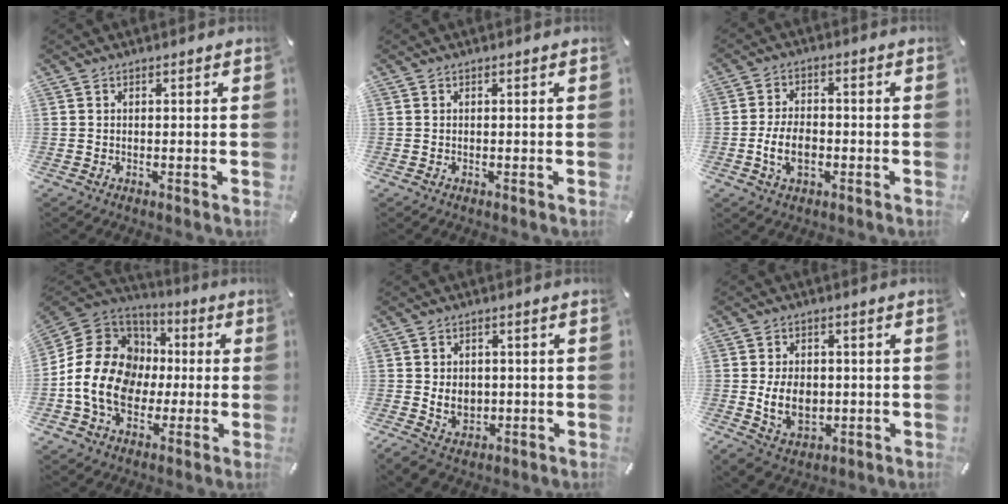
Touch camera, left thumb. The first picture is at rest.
{"total": 0.0}
{"total": 7.5, "force": [-2.0, 4.7, 5.5], "torque": [-0.124, 0.006, -0.040]}
{"total": 17.5, "force": [-2.9, 14.8, 8.8], "torque": [-0.168, 0.025, -0.049]}
{"total": 6.1, "force": [-0.7, 5.2, 3.2], "torque": [-0.060, 0.001, -0.013]}
{"total": 9.0, "force": [-1.0, 6.8, 5.8], "torque": [-0.121, 0.001, -0.019]}